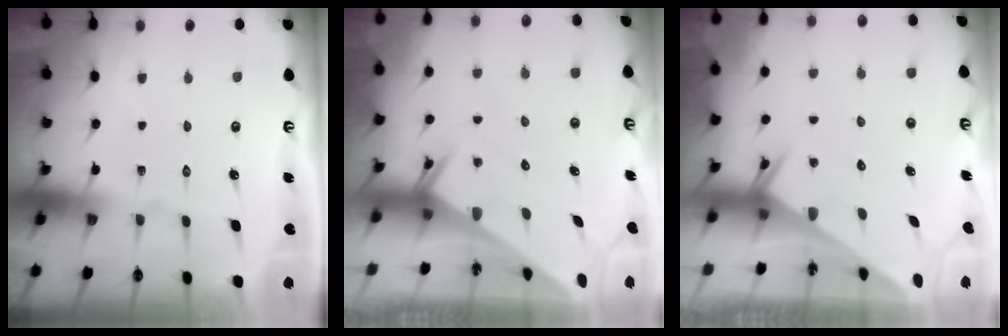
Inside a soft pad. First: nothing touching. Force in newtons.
{"total": 2.6, "press": 2.6, "slide": 0.1}
{"total": 2.6, "press": 2.6, "slide": 0.1}